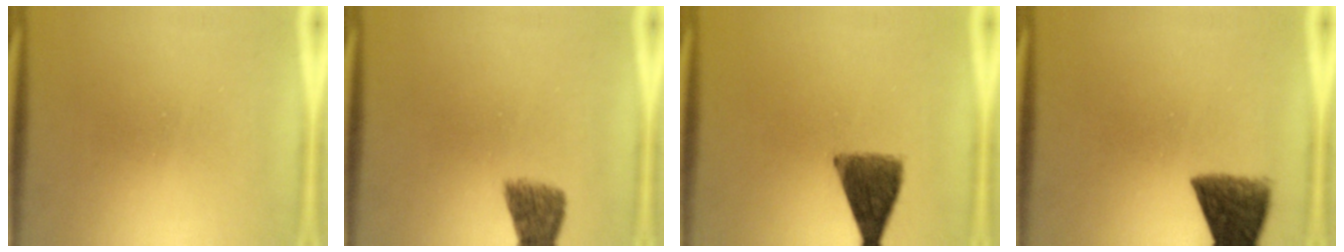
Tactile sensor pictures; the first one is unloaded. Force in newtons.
{"total": 4.2}
{"total": 7.4}
{"total": 9.1}